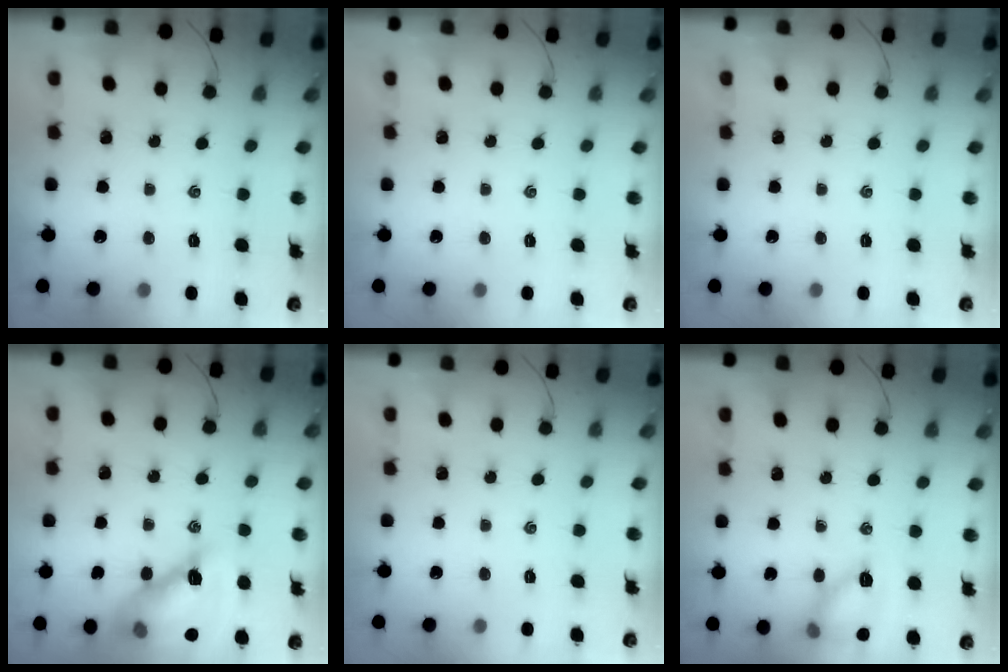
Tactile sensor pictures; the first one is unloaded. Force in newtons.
{"total": 0.0}
{"total": 0.0}
{"total": 15.4, "press": 14.9, "slide": 3.6}
{"total": 0.0}
{"total": 11.3, "press": 11.3, "slide": 0.4}